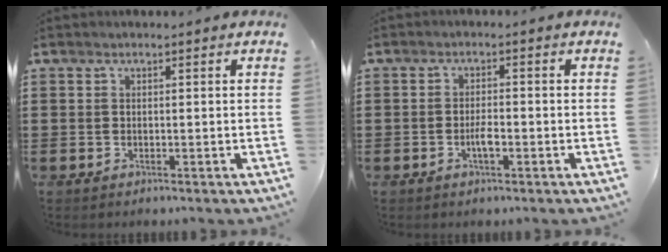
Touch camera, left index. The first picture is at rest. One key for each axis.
{"total": 2.9, "fx": -1.1, "fy": 0.9, "fz": 2.5, "tx": -0.052, "ty": 0.002, "tz": -0.022}